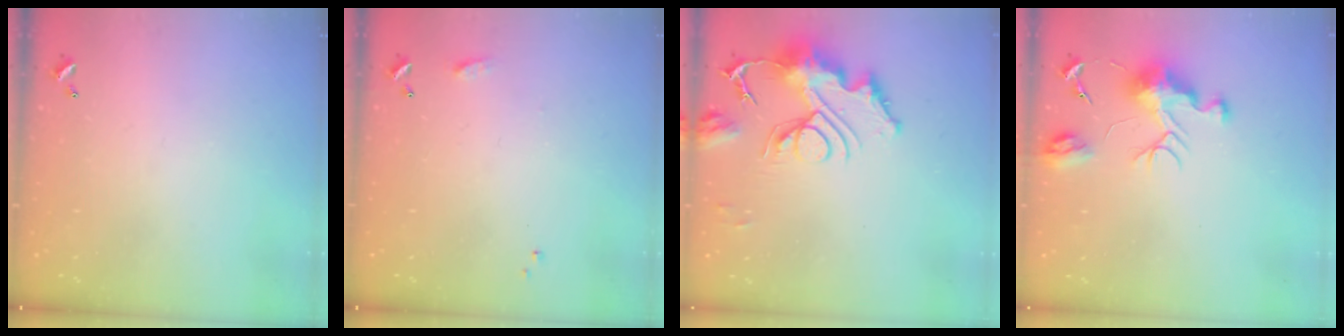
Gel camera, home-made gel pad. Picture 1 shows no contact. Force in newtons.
{"total": 5.5, "press": 5.5, "slide": 0.7}
{"total": 12.9, "press": 12.8, "slide": 1.4}
{"total": 9.5, "press": 9.5, "slide": 0.4}